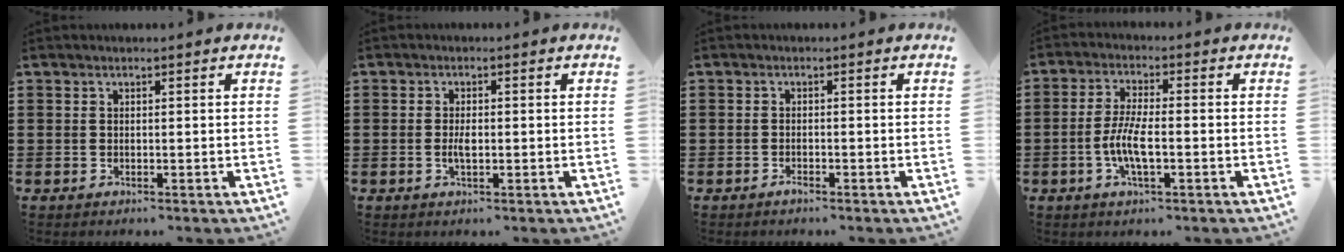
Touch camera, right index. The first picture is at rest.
{"total": 2.3, "force": [-0.3, 1.0, 2.1], "torque": [-0.047, -0.002, -0.008]}
{"total": 1.0, "force": [-0.9, 0.3, 0.5], "torque": [-0.012, -0.004, -0.015]}
{"total": 5.8, "force": [-1.7, 1.6, 5.3], "torque": [-0.118, -0.004, -0.038]}